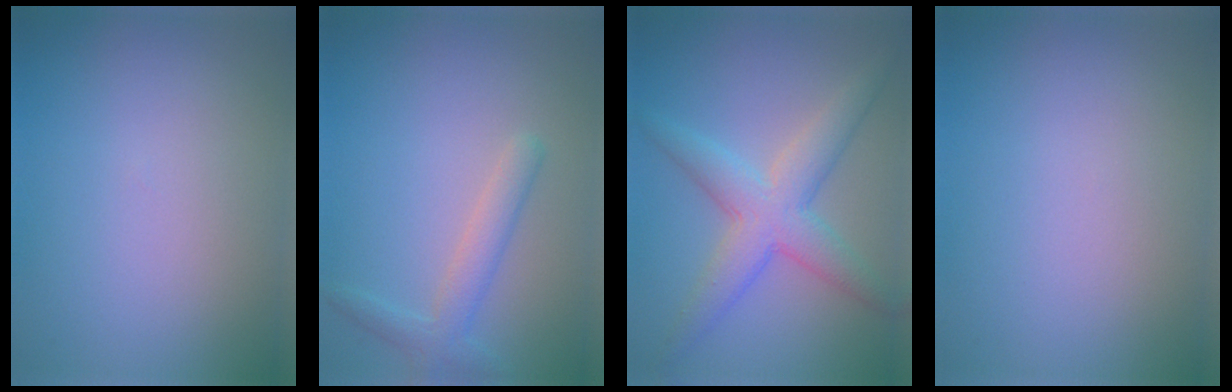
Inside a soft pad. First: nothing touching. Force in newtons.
{"total": 2.6, "press": 2.6, "slide": 0.1}
{"total": 5.3, "press": 5.3, "slide": 0.1}
{"total": 0.0}